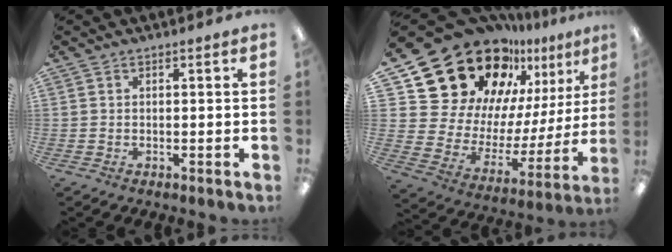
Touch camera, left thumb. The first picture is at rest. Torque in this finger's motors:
{"motor_torque": [0.52, 2.08, 1.36, -1.41, 0.30]}